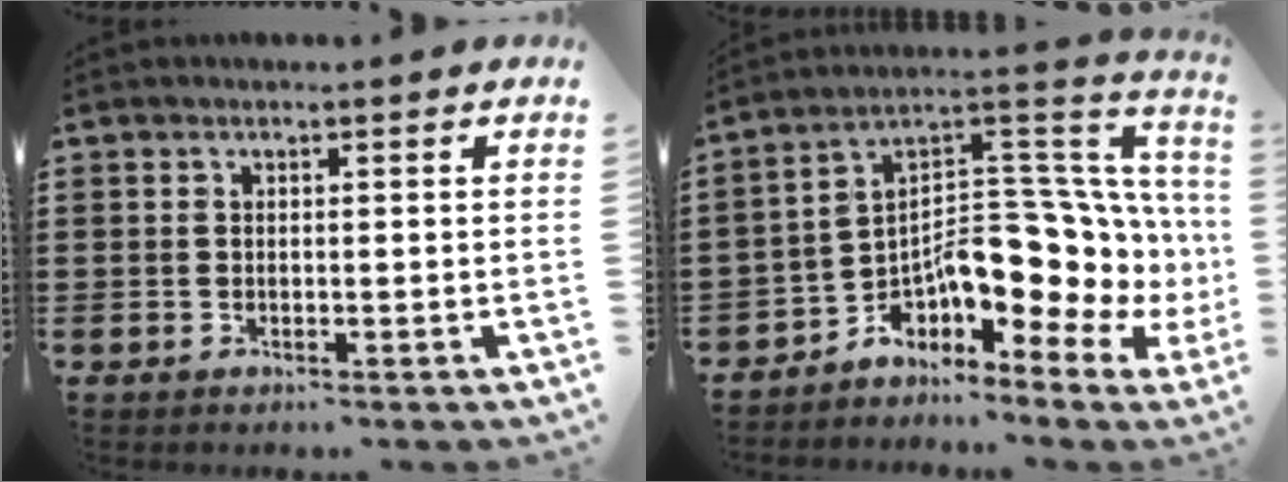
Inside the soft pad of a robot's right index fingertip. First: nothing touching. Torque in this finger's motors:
{"motor_torque": [2.14, 0.00, 1.05, 0.16]}